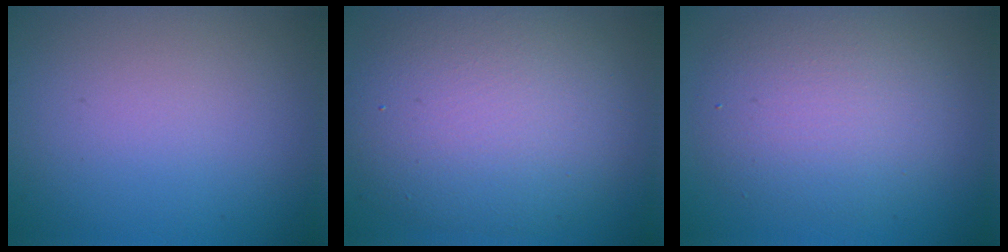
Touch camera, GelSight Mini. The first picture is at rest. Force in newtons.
{"total": 9.3, "press": 9.3, "slide": 1.0}
{"total": 5.6, "press": 5.6, "slide": 0.2}